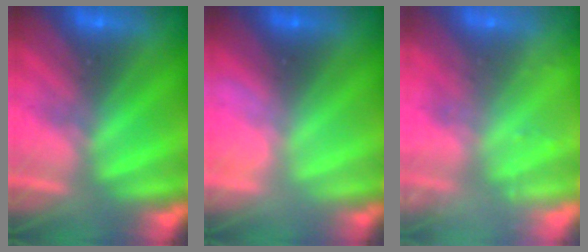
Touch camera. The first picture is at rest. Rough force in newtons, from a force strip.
{"total": 2.9}
{"total": 2.4}